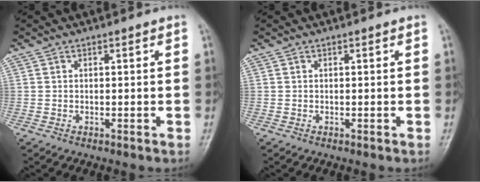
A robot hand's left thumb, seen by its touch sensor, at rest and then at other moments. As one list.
[{"total": 0.0}]